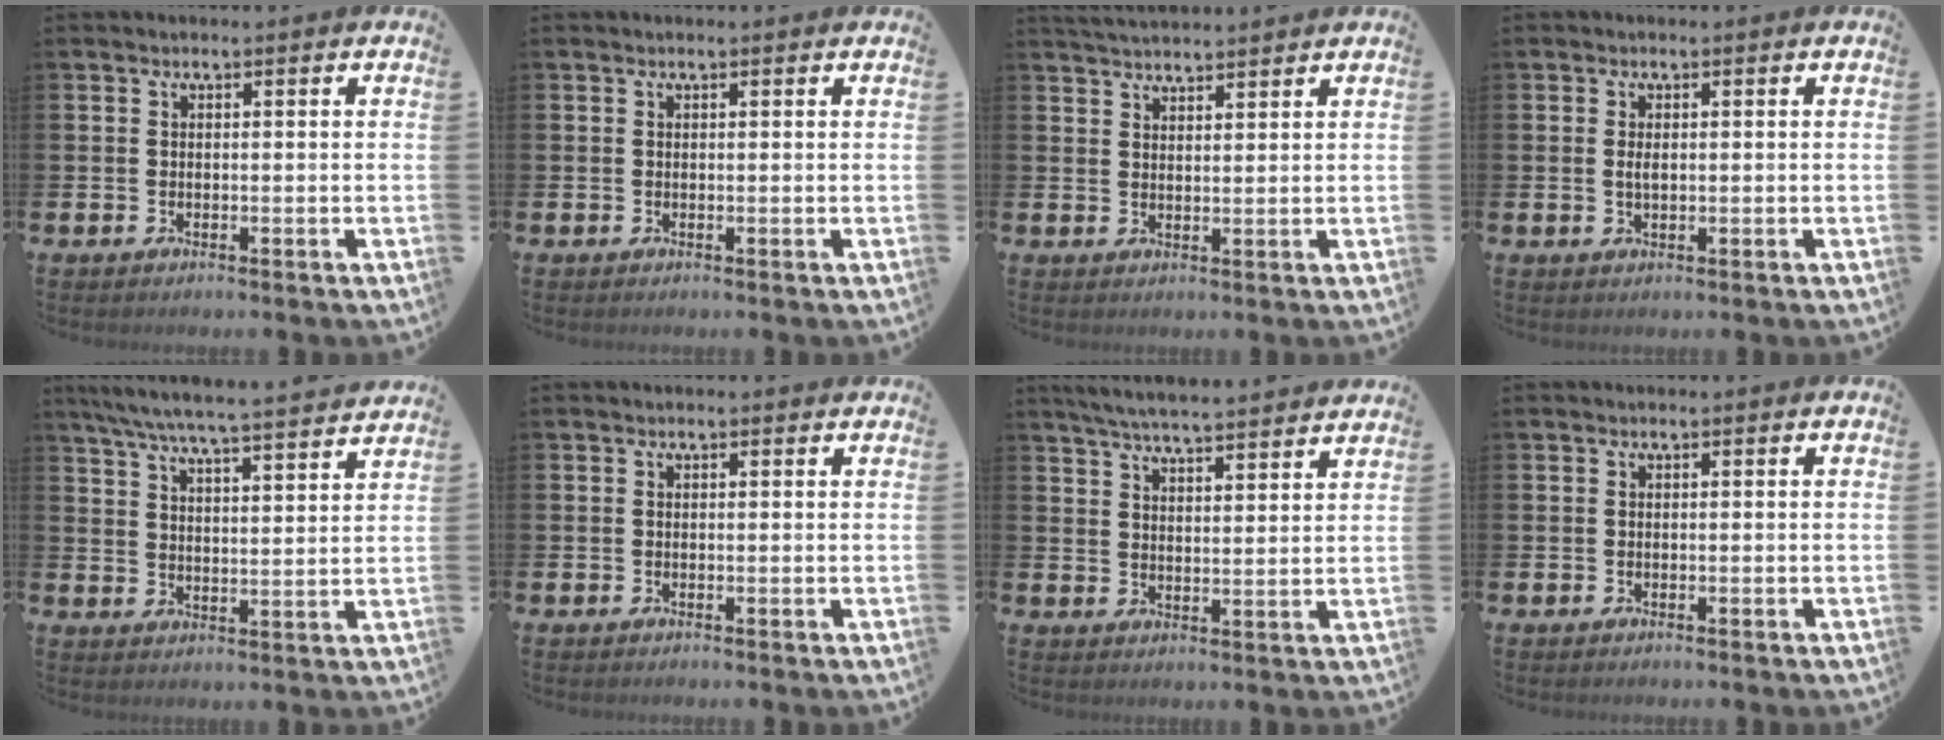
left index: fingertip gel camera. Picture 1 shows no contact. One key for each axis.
{"total": 0.0}
{"total": 3.3, "fx": 3.3, "fy": 0.1, "fz": 0.2, "tx": -0.009, "ty": -0.015, "tz": 0.060}
{"total": 1.1, "fx": 0.2, "fy": 0.5, "fz": 1.0, "tx": -0.015, "ty": 0.002, "tz": 0.001}
{"total": 6.9, "fx": 6.5, "fy": -0.1, "fz": 2.4, "tx": -0.069, "ty": -0.043, "tz": 0.113}
{"total": 0.0}
{"total": 5.6, "fx": 5.5, "fy": -0.1, "fz": 1.0, "tx": -0.032, "ty": -0.035, "tz": 0.096}
{"total": 0.0}